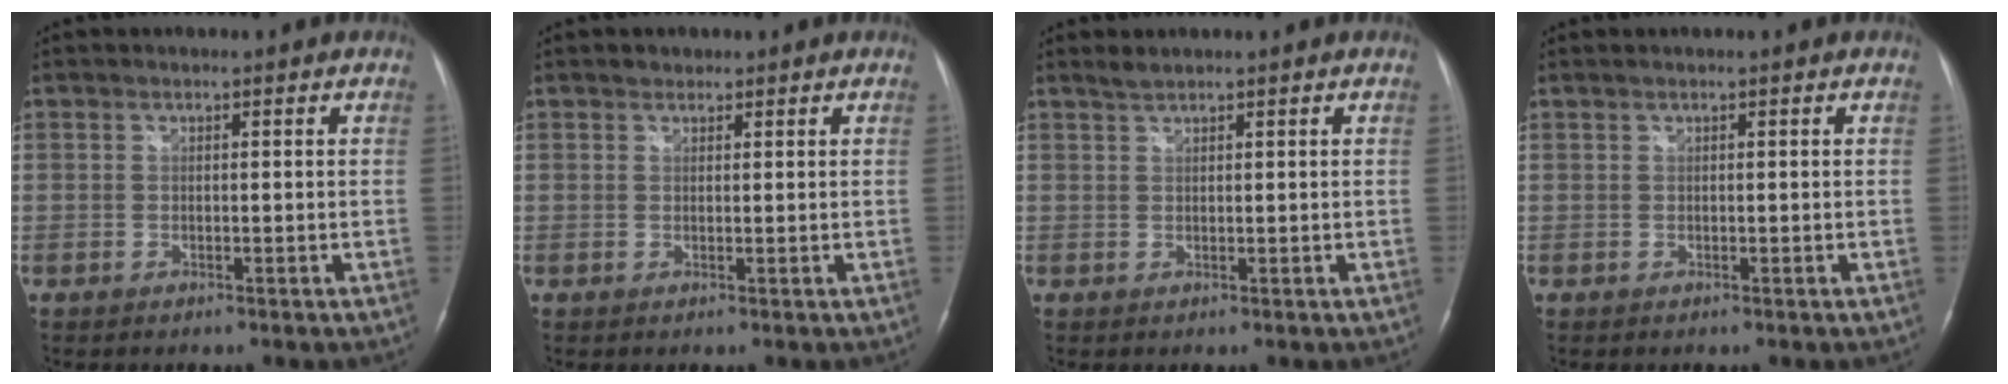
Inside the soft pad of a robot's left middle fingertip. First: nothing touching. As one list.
[{"total": 1.0, "force": [0.8, 0.7, 0.1], "torque": [0.005, 0.000, 0.008]}, {"total": 1.1, "force": [1.1, 0.0, 0.2], "torque": [-0.005, 0.004, 0.024]}, {"total": 0.0}]